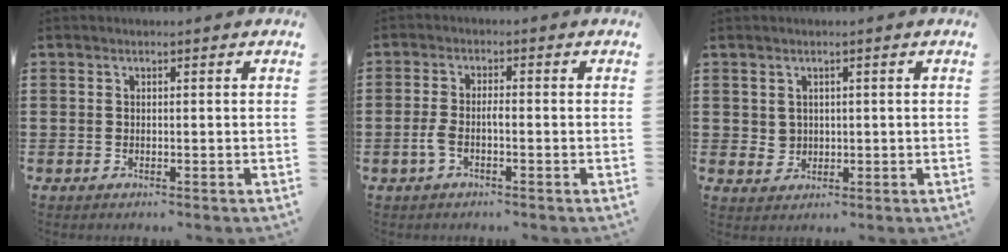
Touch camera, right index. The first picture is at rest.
{"total": 2.8, "force": [-1.0, 0.9, 2.5], "torque": [-0.059, -0.002, -0.024]}
{"total": 2.0, "force": [0.8, 1.7, 0.5], "torque": [-0.016, 0.009, 0.015]}